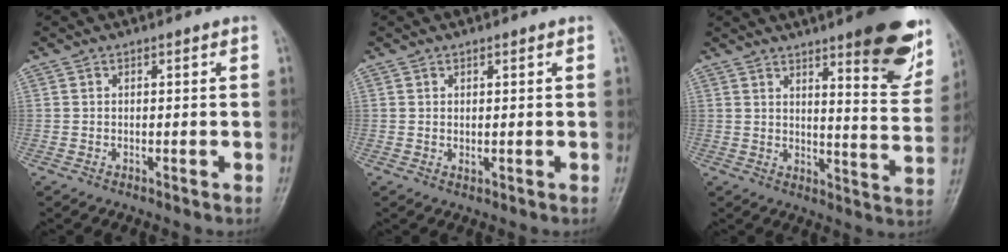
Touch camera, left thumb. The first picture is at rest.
{"total": 0.9, "force": [0.3, 0.4, 0.7], "torque": [-0.012, -0.004, 0.009]}
{"total": 16.2, "force": [9.6, 3.8, 12.5], "torque": [-0.121, -0.056, 0.130]}